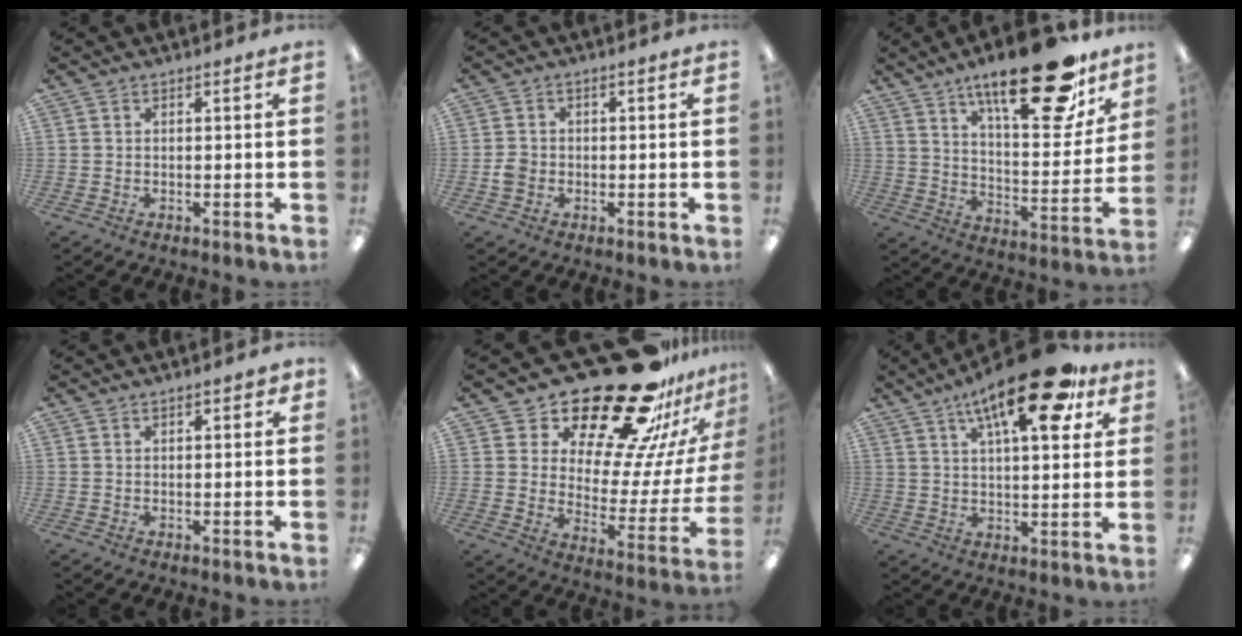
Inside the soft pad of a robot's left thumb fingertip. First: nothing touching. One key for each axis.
{"total": 2.7, "fx": -0.7, "fy": 2.3, "fz": 1.2, "tx": -0.021, "ty": 0.005, "tz": -0.014}
{"total": 25.7, "fx": 17.8, "fy": 8.6, "fz": 16.4, "tx": -0.234, "ty": -0.107, "tz": 0.287}
{"total": 1.6, "fx": 0.9, "fy": 0.6, "fz": 1.1, "tx": -0.008, "ty": -0.005, "tz": 0.012}
{"total": 27.9, "fx": 22.0, "fy": 10.7, "fz": 13.4, "tx": -0.172, "ty": -0.171, "tz": 0.380}
{"total": 20.4, "fx": 11.3, "fy": 7.1, "fz": 15.4, "tx": -0.229, "ty": -0.047, "tz": 0.174}